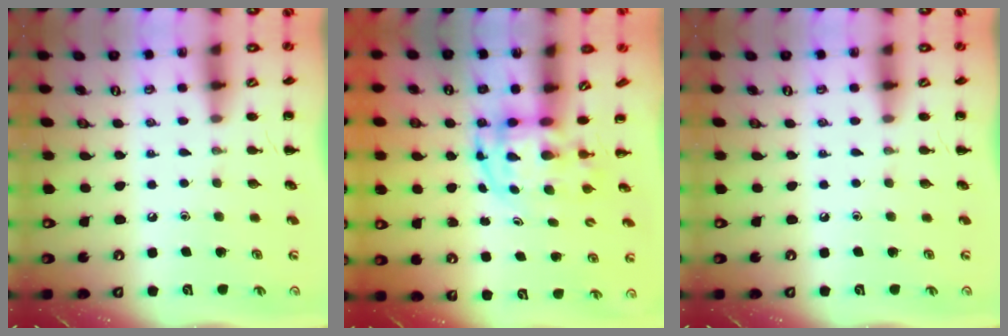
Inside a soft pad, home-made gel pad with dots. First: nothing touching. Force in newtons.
{"total": 3.8, "press": 3.7, "slide": 0.7}
{"total": 0.0}